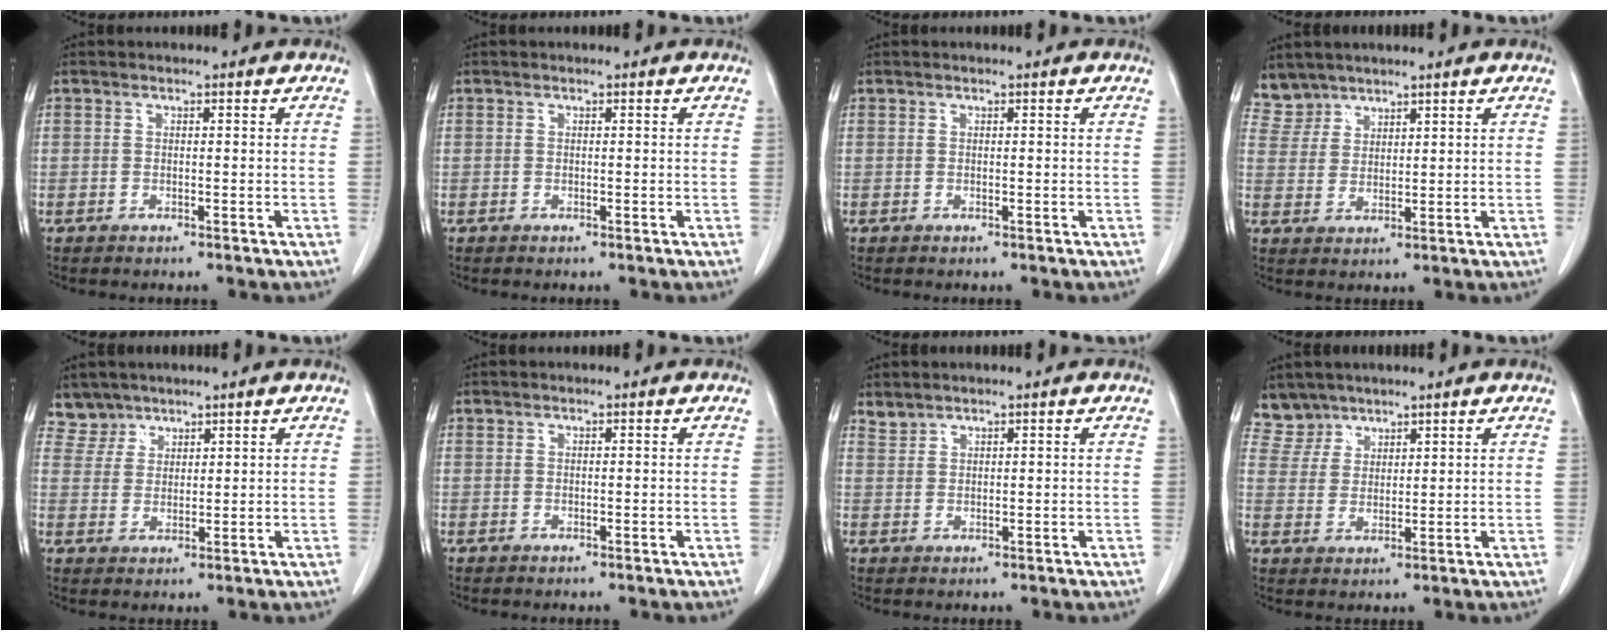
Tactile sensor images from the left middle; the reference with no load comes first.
{"total": 0.0}
{"total": 0.0}
{"total": 4.1, "force": [3.7, 1.5, -0.7], "torque": [0.015, 0.006, 0.081]}
{"total": 3.6, "force": [3.1, 1.7, -0.7], "torque": [0.020, 0.005, 0.062]}
{"total": 0.0}
{"total": 1.5, "force": [1.4, 0.2, -0.1], "torque": [-0.002, 0.005, 0.033]}
{"total": 4.4, "force": [3.9, 1.9, -0.7], "torque": [0.017, 0.003, 0.083]}